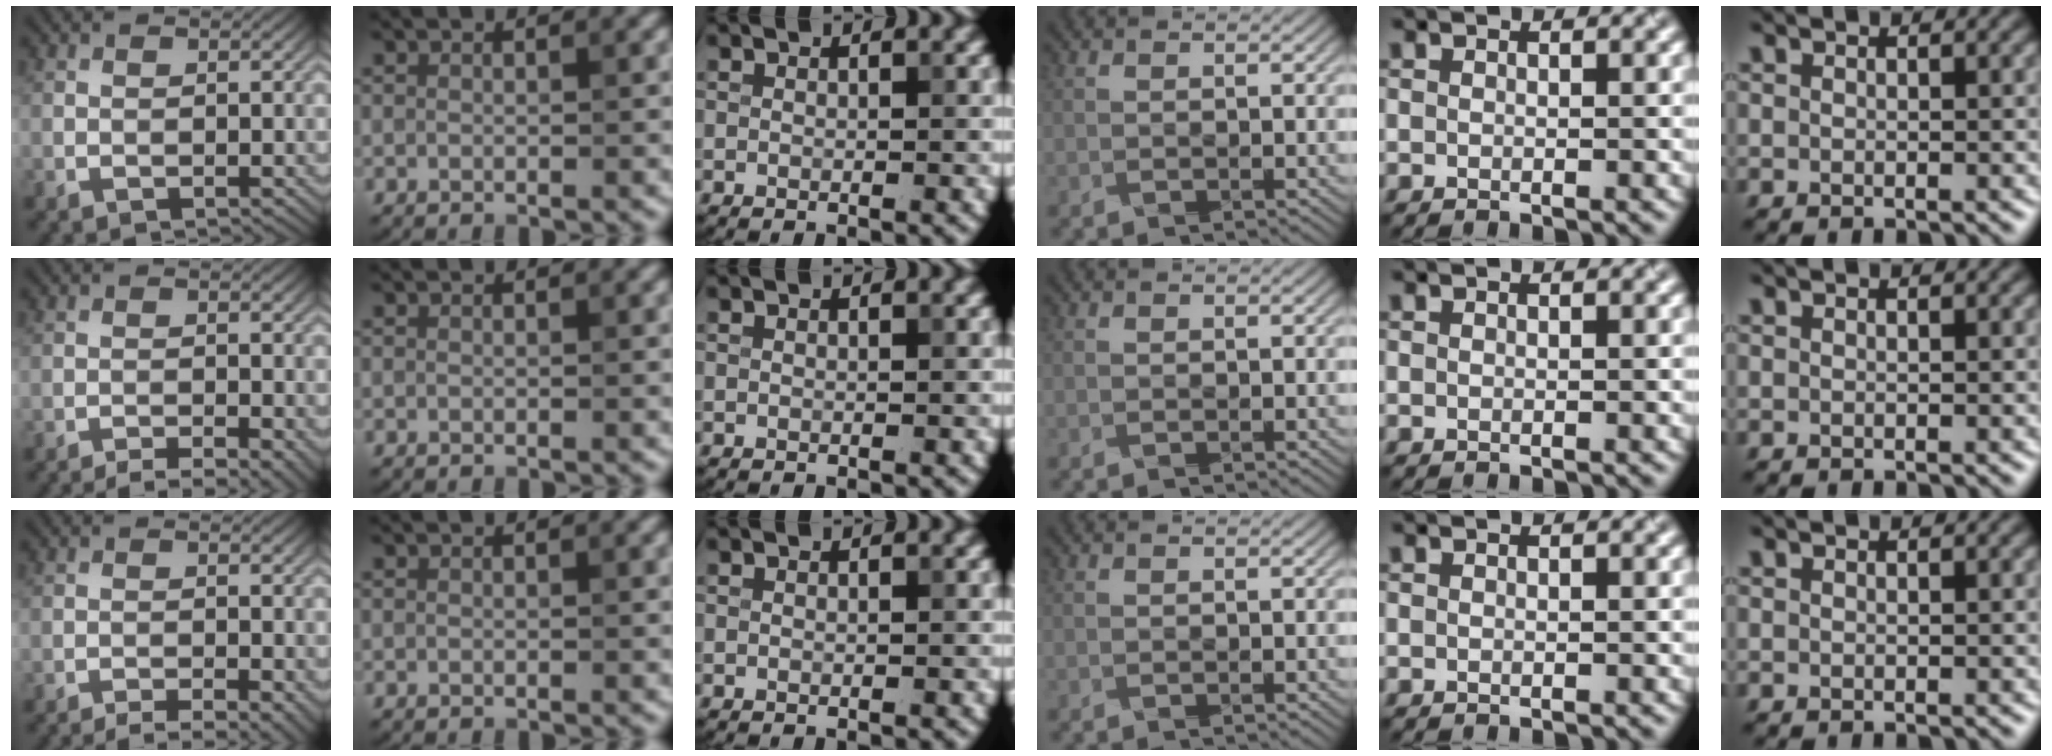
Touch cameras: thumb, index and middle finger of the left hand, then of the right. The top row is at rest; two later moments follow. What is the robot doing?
{"motion": "pour", "object": "sugar"}